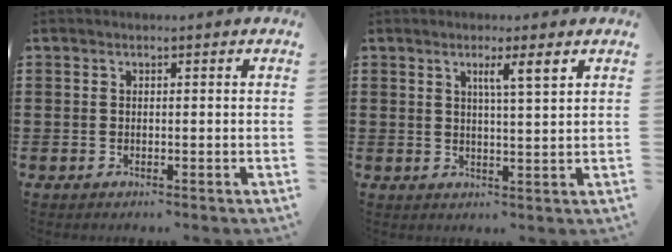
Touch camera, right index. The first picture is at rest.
{"total": 3.5, "force": [1.6, 0.1, 3.1], "torque": [-0.063, -0.002, 0.024]}